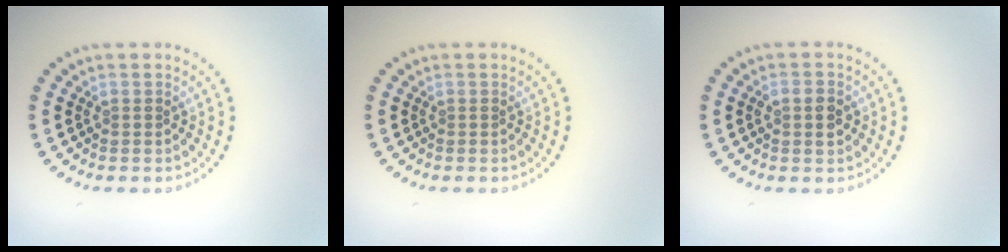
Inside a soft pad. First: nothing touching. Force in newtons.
{"total": 0.0}
{"total": 1.8, "press": 1.8, "slide": 0.2}